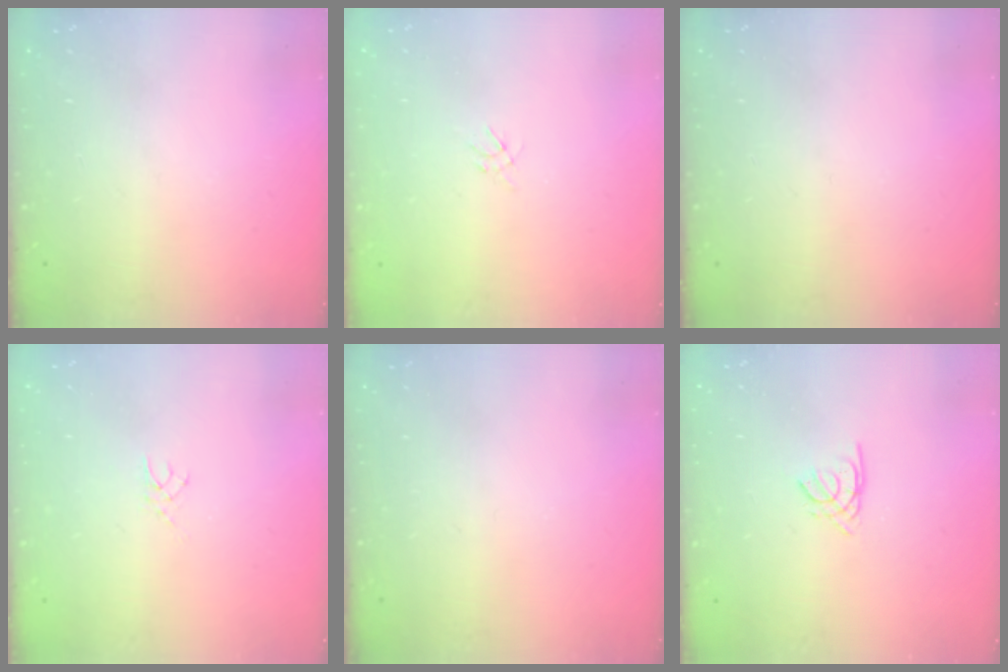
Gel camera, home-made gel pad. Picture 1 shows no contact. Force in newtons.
{"total": 1.2, "press": 1.1, "slide": 0.5}
{"total": 0.0}
{"total": 2.1, "press": 2.1, "slide": 0.3}
{"total": 0.0}
{"total": 1.1, "press": 1.1, "slide": 0.3}